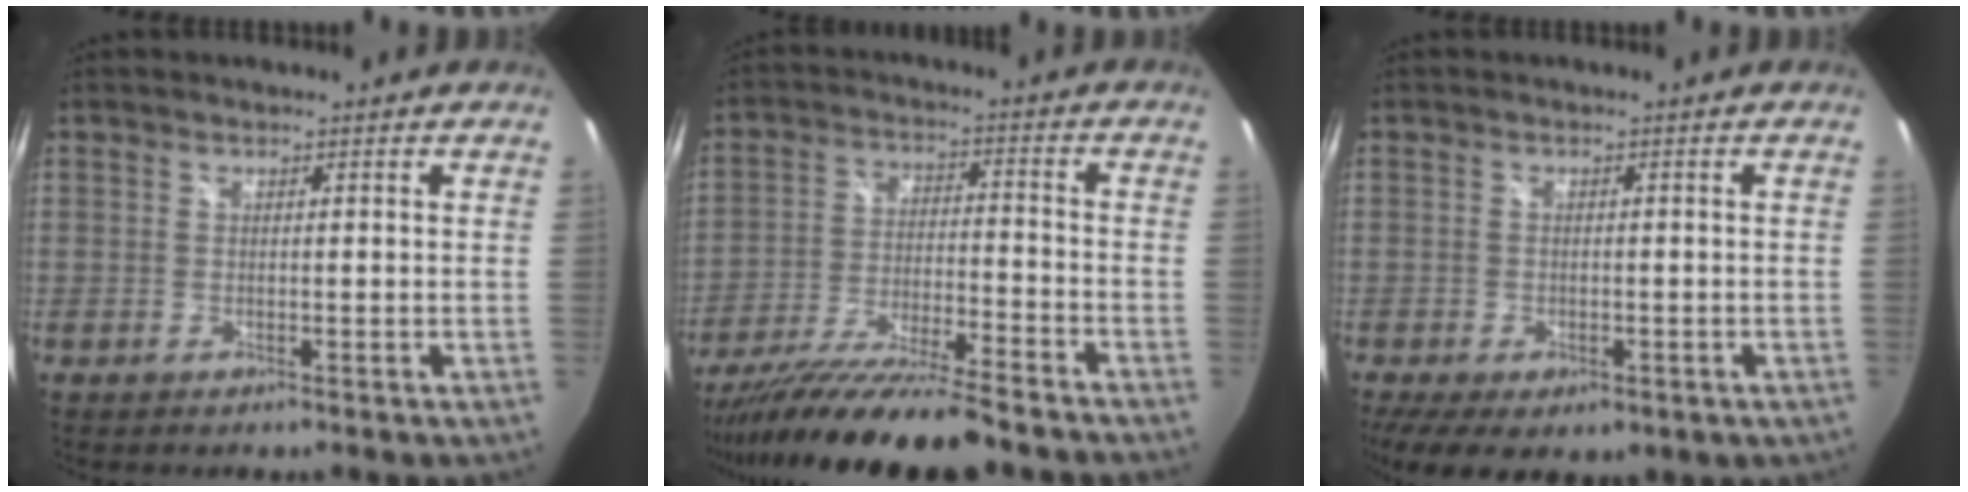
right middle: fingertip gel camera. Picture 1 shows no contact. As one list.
[{"total": 18.2, "force": [-15.7, 0.6, 9.3], "torque": [-0.183, -0.047, -0.263]}, {"total": 11.3, "force": [-6.1, 6.0, 7.4], "torque": [-0.159, -0.038, -0.080]}]